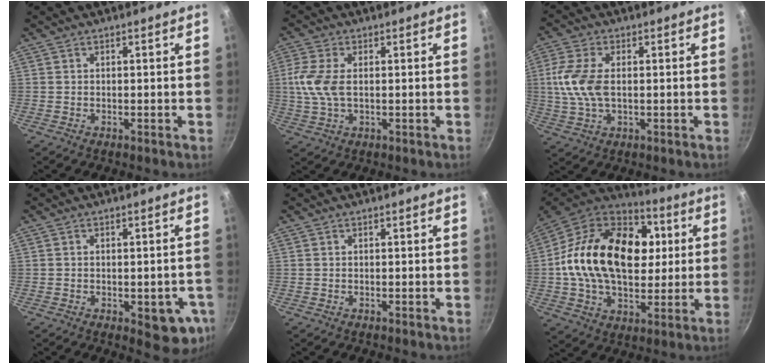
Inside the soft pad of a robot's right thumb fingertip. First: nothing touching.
{"total": 7.6, "force": [0.5, 4.2, 6.3], "torque": [-0.139, 0.004, 0.005]}
{"total": 9.2, "force": [0.5, 5.1, 7.7], "torque": [-0.162, 0.004, 0.004]}
{"total": 8.7, "force": [-2.5, 4.0, 7.2], "torque": [-0.053, 0.005, -0.027]}
{"total": 0.0}
{"total": 28.0, "force": [3.7, 18.6, 20.5], "torque": [-0.328, 0.024, 0.051]}